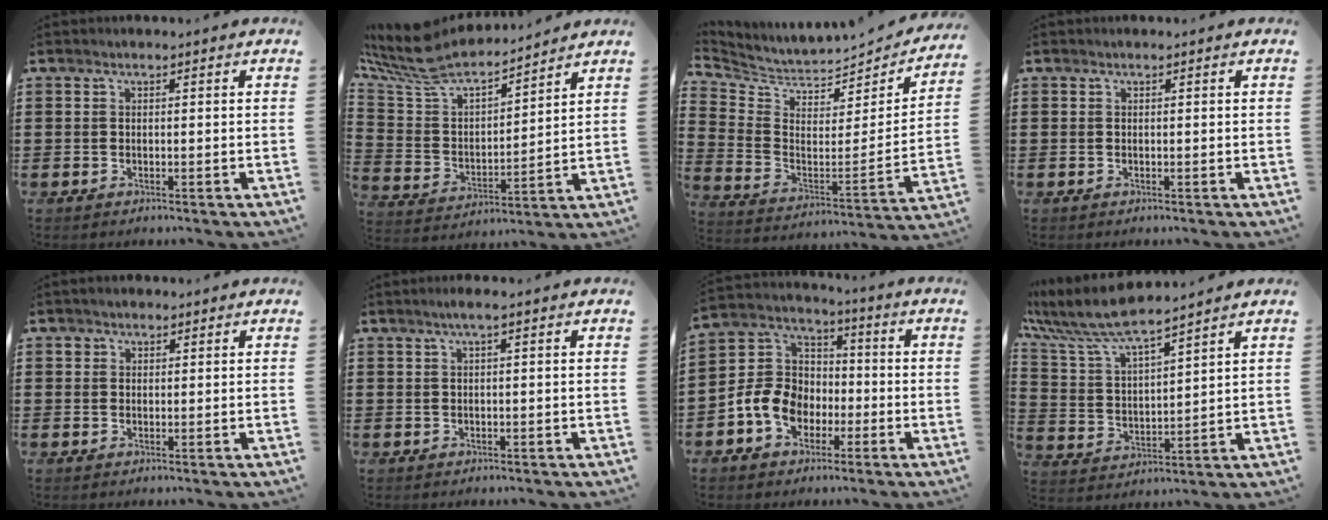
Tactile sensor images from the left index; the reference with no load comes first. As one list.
[{"total": 8.4, "force": [7.6, 2.3, 2.6], "torque": [-0.097, -0.052, 0.130]}, {"total": 4.0, "force": [3.7, 1.4, 0.6], "torque": [-0.039, -0.045, 0.061]}, {"total": 0.0}, {"total": 1.5, "force": [0.9, 1.1, 0.3], "torque": [-0.009, 0.007, 0.016]}, {"total": 1.4, "force": [0.4, 0.0, 1.3], "torque": [-0.023, -0.001, 0.007]}, {"total": 9.3, "force": [-3.5, 7.3, 4.6], "torque": [-0.137, 0.015, -0.076]}, {"total": 8.2, "force": [7.3, 0.6, 3.6], "torque": [-0.108, -0.039, 0.123]}]